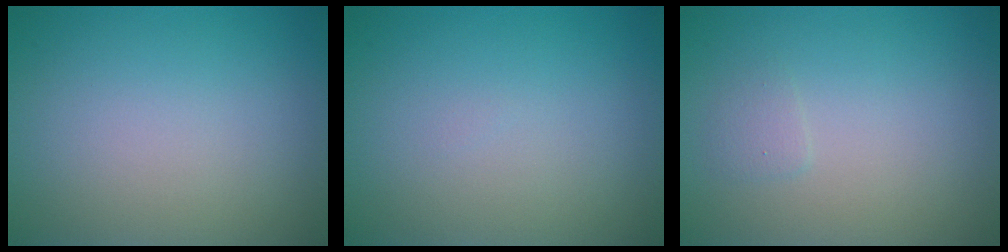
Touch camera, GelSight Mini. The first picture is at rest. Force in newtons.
{"total": 0.0}
{"total": 0.7, "press": 0.7, "slide": 0.1}